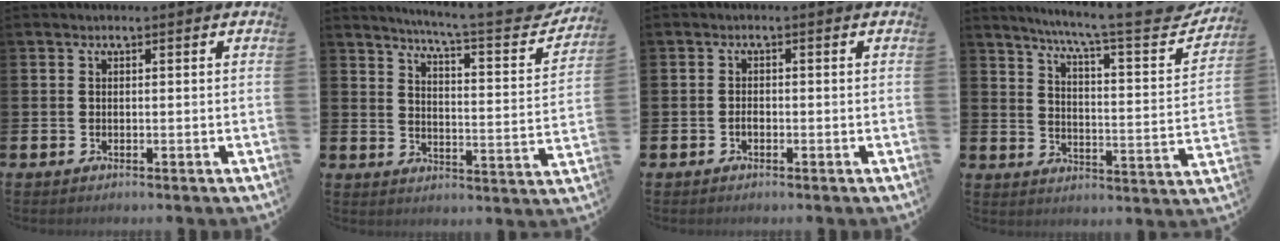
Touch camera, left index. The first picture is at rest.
{"total": 6.9, "force": [6.1, -0.1, 3.3], "torque": [-0.063, -0.055, 0.092]}
{"total": 1.0, "force": [-0.4, 0.6, 0.7], "torque": [-0.009, -0.001, -0.010]}
{"total": 8.4, "force": [7.2, 0.2, 4.3], "torque": [-0.080, -0.064, 0.109]}